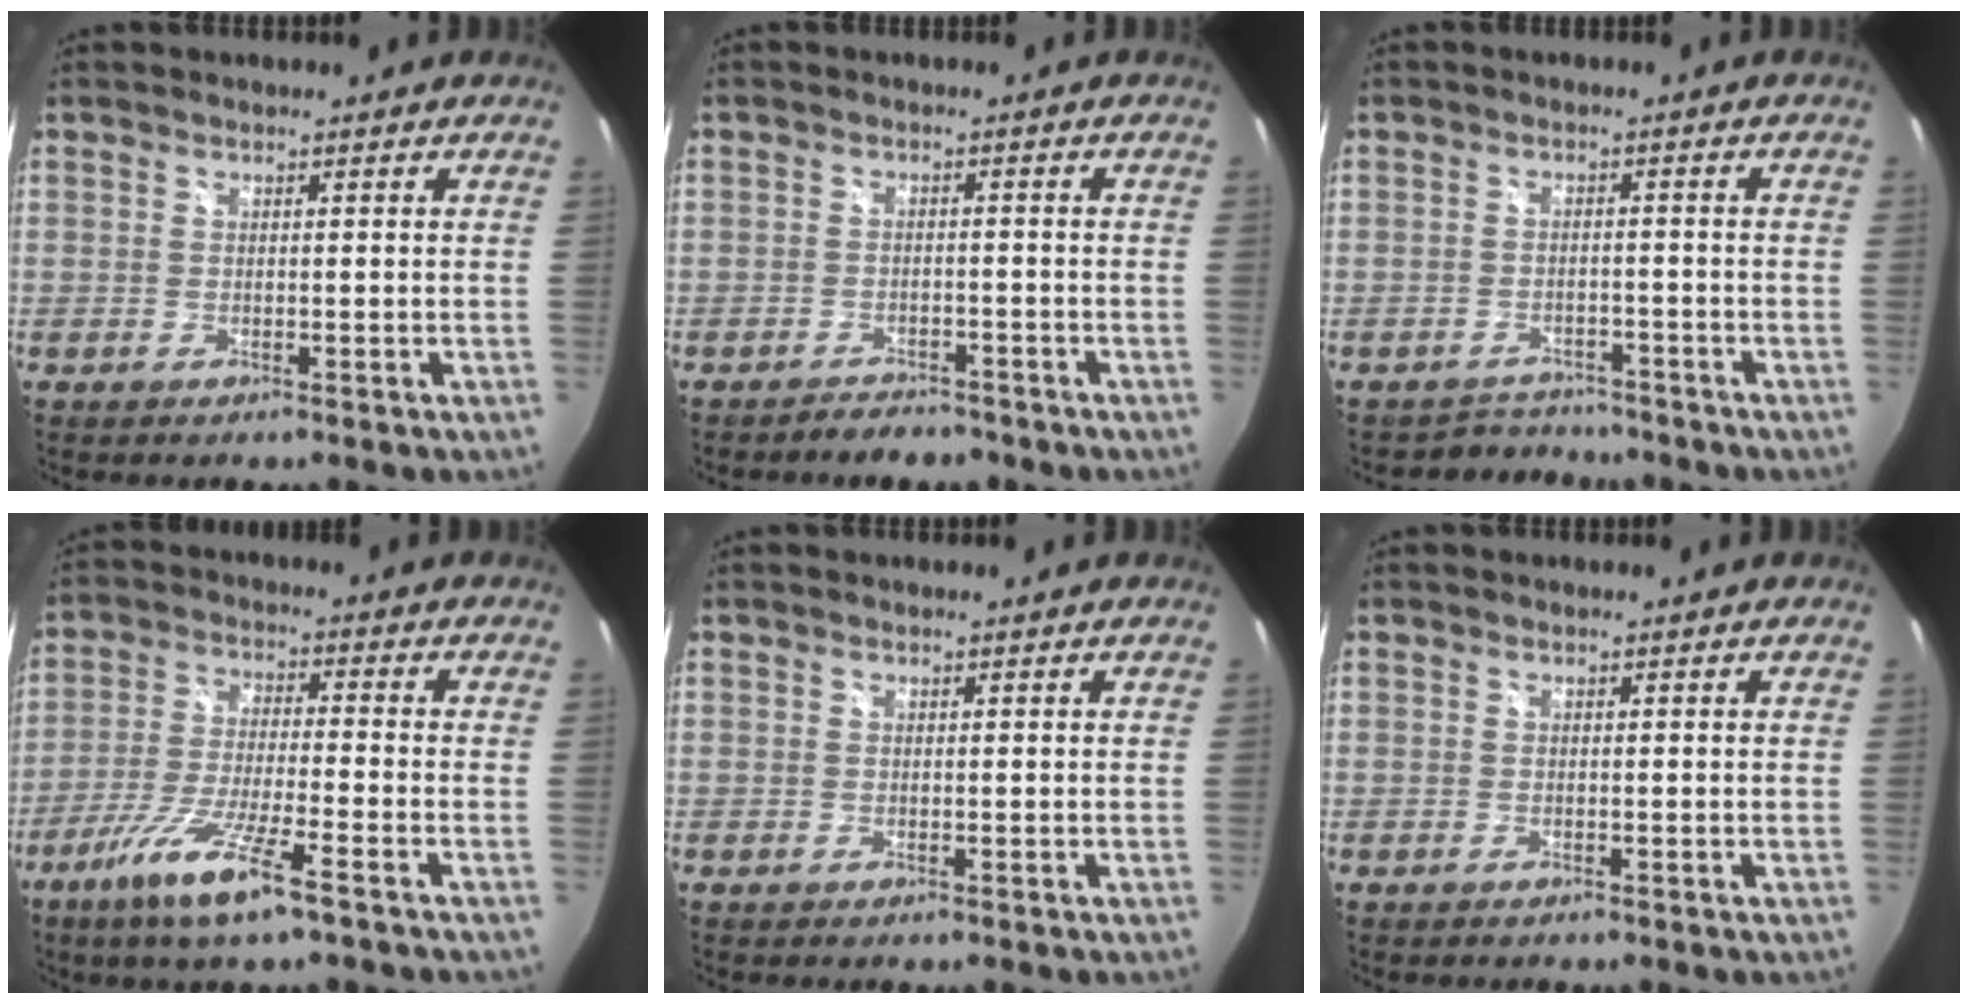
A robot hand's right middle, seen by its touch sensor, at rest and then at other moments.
{"total": 4.0, "force": [-3.5, 1.7, 0.8], "torque": [-0.024, 0.003, -0.051]}
{"total": 4.4, "force": [-4.0, 1.7, -0.6], "torque": [0.000, 0.008, -0.064]}
{"total": 11.2, "force": [-7.0, 0.8, 8.7], "torque": [-0.186, -0.019, -0.131]}
{"total": 0.0}
{"total": 0.0}